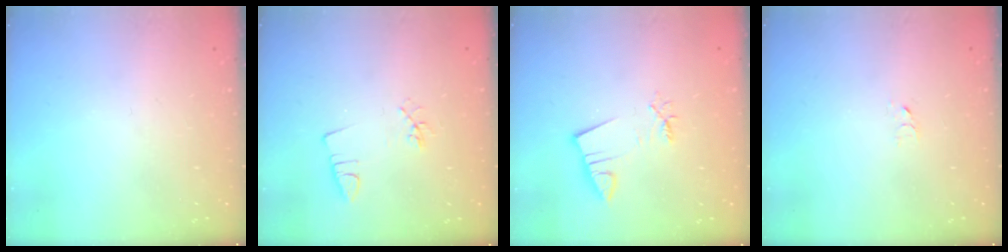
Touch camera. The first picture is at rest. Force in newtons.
{"total": 3.0, "press": 2.7, "slide": 1.4}
{"total": 3.1, "press": 3.0, "slide": 0.4}
{"total": 2.7, "press": 2.7, "slide": 0.2}